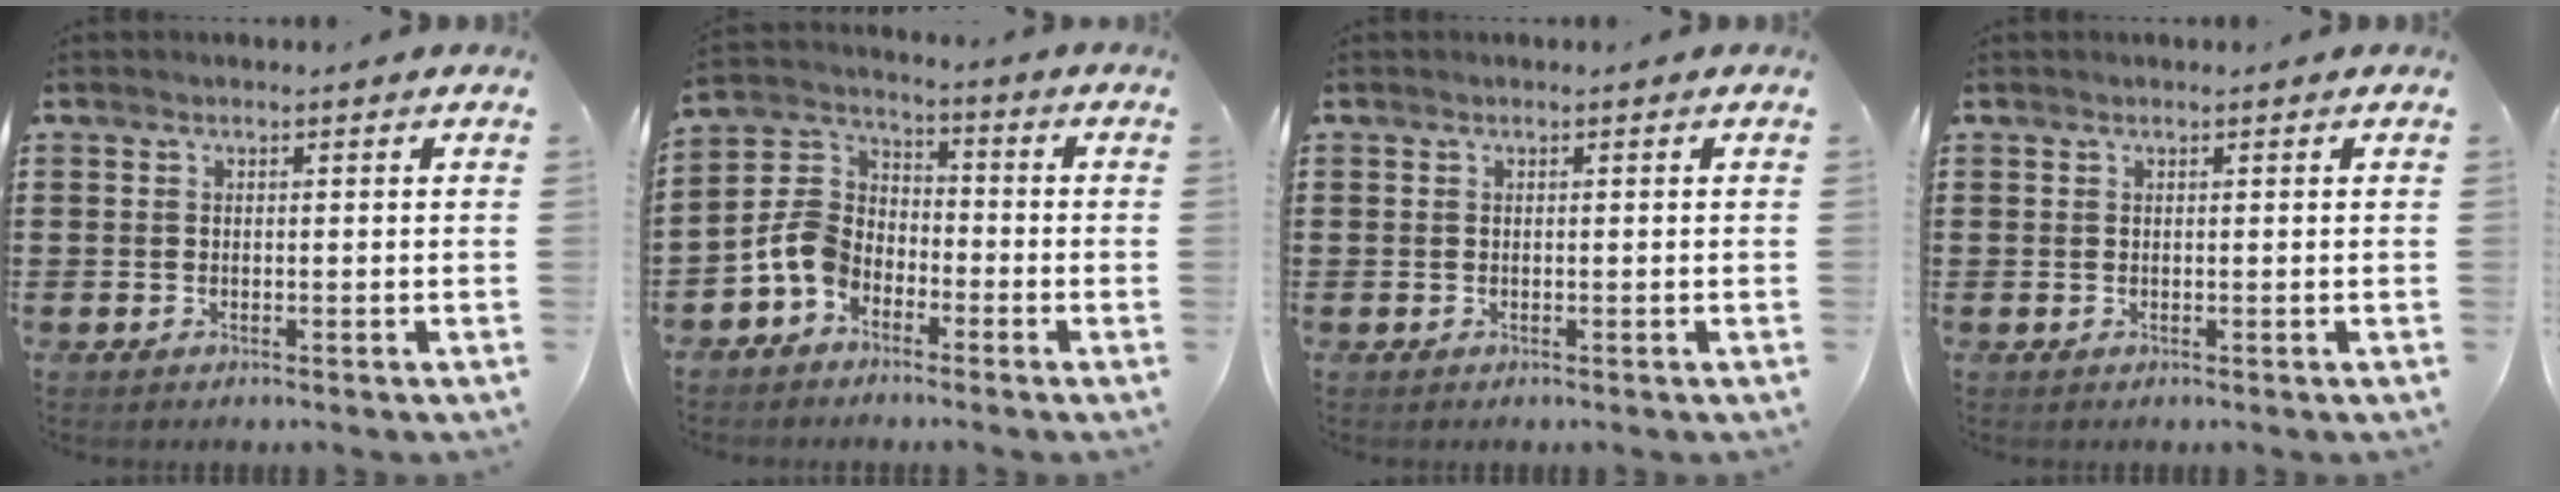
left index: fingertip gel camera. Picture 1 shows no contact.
{"total": 6.4, "force": [-3.2, 4.6, 3.1], "torque": [-0.098, 0.004, -0.071]}
{"total": 0.0}
{"total": 0.0}